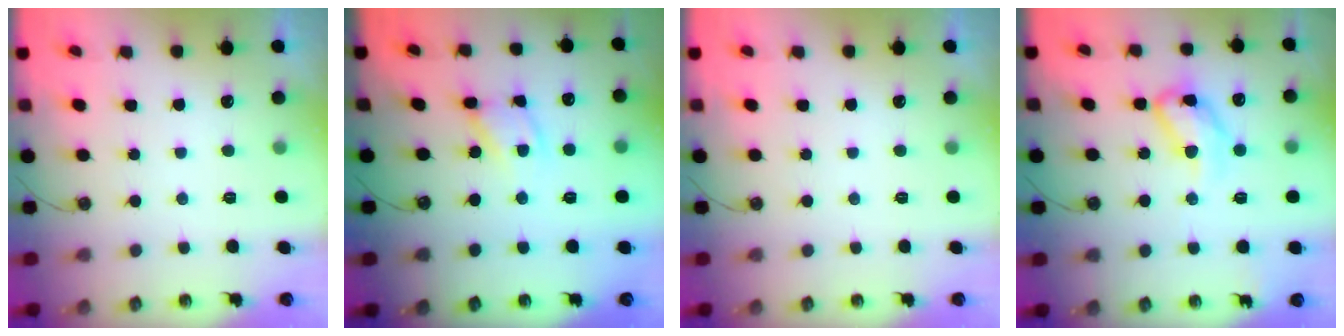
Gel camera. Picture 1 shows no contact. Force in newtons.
{"total": 9.2, "press": 9.2, "slide": 0.6}
{"total": 0.0}
{"total": 12.8, "press": 12.8, "slide": 0.9}